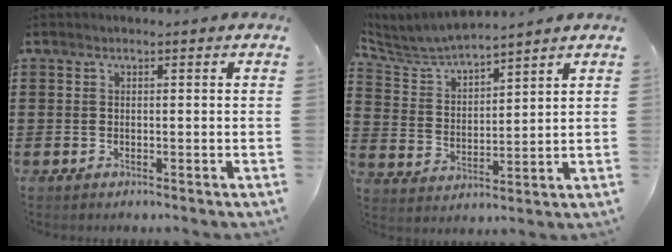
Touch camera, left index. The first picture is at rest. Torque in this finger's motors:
{"motor_torque": [-0.11, 0.31, 0.13, 0.13]}